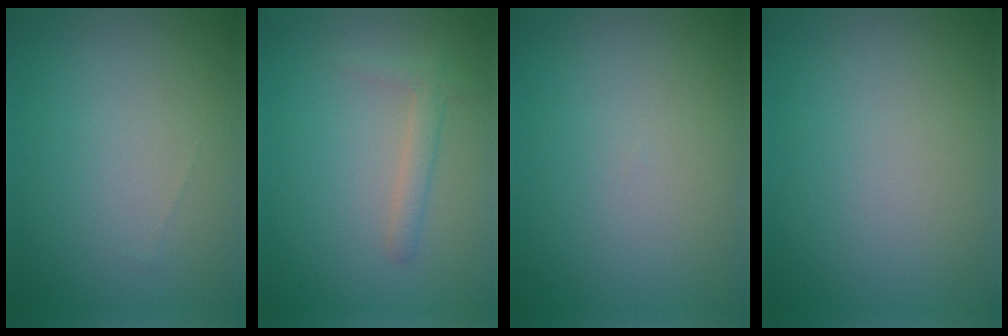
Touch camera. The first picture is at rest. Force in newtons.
{"total": 1.7, "press": 1.7, "slide": 0.1}
{"total": 0.0}
{"total": 0.0}